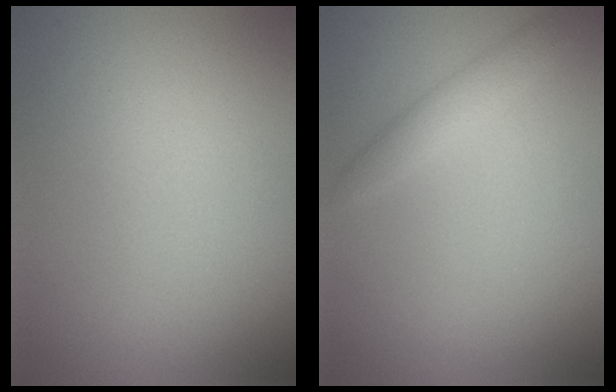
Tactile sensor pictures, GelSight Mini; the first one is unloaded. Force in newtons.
{"total": 1.7, "press": 1.7, "slide": 0.0}